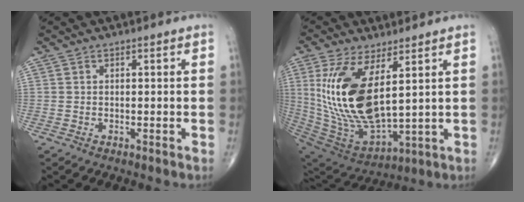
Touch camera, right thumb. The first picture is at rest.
{"total": 20.0, "force": [5.2, 8.7, 17.3], "torque": [-0.353, -0.035, 0.117]}